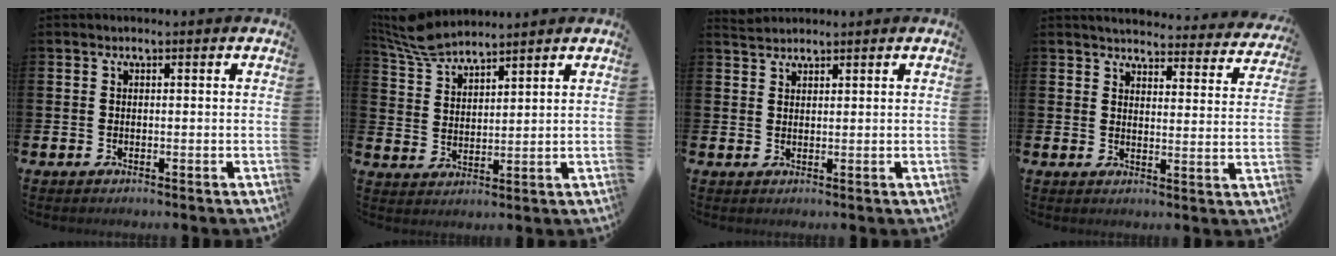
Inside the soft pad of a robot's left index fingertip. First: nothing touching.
{"total": 6.3, "force": [6.1, 0.8, 1.5], "torque": [-0.054, -0.026, 0.114]}
{"total": 1.9, "force": [1.8, 0.5, 0.0], "torque": [0.007, -0.001, 0.032]}
{"total": 3.9, "force": [3.8, 0.7, 0.5], "torque": [-0.020, -0.034, 0.063]}